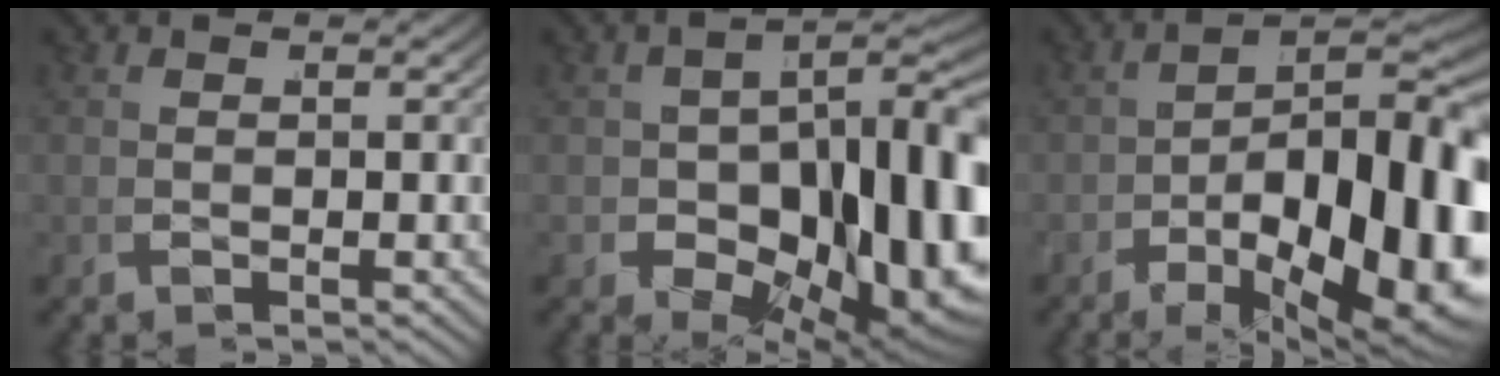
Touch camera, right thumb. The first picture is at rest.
{"total": 16.5, "force": [-3.8, 10.3, 12.4], "torque": [-0.188, -0.061, -0.020]}
{"total": 18.1, "force": [-4.6, 10.3, 14.2], "torque": [-0.208, -0.062, -0.039]}